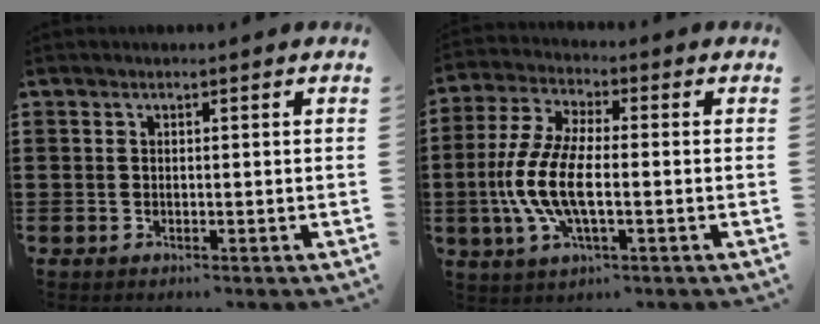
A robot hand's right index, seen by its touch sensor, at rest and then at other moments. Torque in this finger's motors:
{"motor_torque": [2.14, 0.00, 1.05, 0.21]}